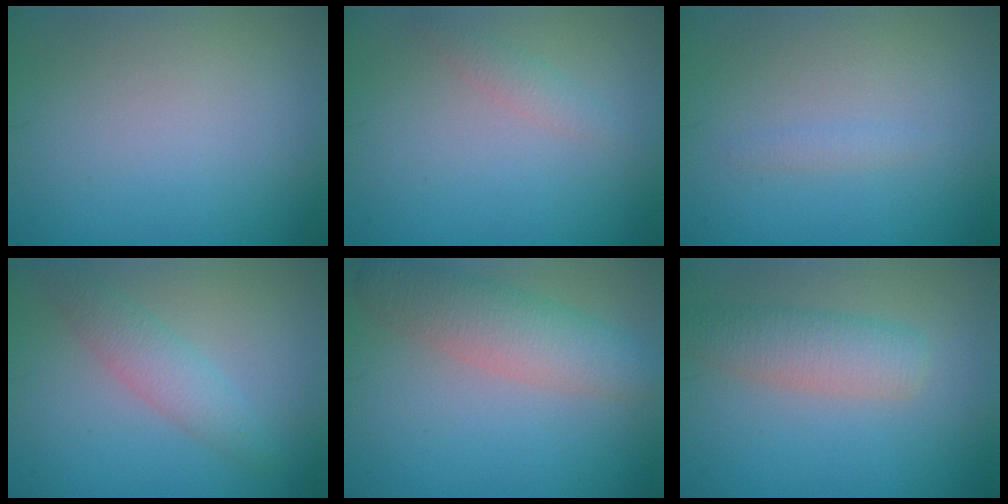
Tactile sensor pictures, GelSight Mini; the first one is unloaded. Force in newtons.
{"total": 1.3, "press": 1.3, "slide": 0.1}
{"total": 0.8, "press": 0.8, "slide": 0.0}
{"total": 2.8, "press": 2.8, "slide": 0.1}
{"total": 4.7, "press": 4.7, "slide": 0.3}
{"total": 3.9, "press": 3.9, "slide": 0.2}